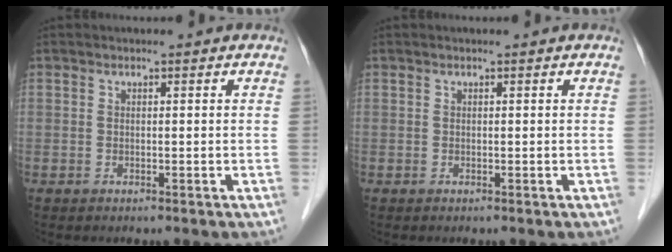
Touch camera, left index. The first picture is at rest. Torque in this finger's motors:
{"motor_torque": [0.00, 0.00, 0.00, 0.00]}